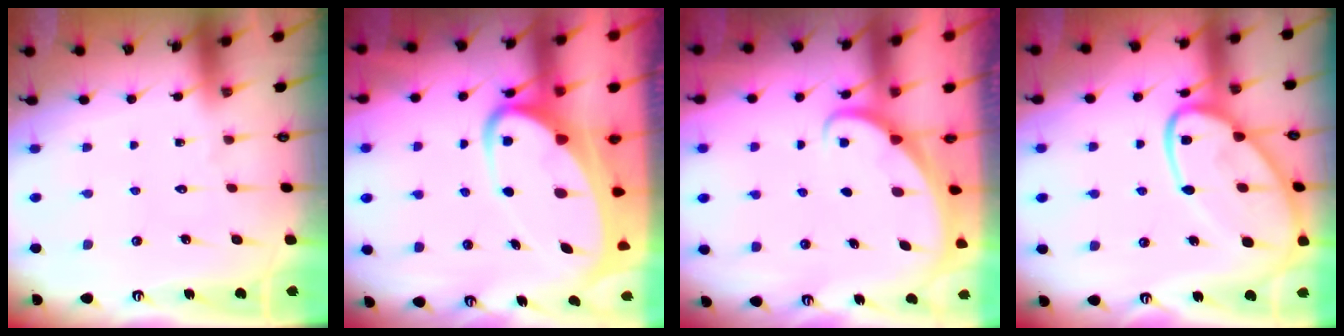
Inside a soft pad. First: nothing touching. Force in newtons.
{"total": 9.2, "press": 9.2, "slide": 1.0}
{"total": 1.9, "press": 1.9, "slide": 0.1}
{"total": 19.6, "press": 19.6, "slide": 1.7}